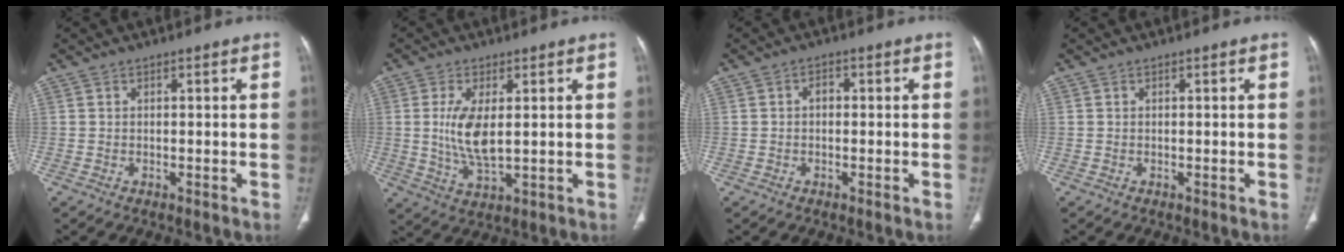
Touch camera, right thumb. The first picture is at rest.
{"total": 8.2, "force": [1.0, 3.4, 7.4], "torque": [-0.153, -0.017, 0.025]}
{"total": 1.7, "force": [-0.1, 1.2, 1.2], "torque": [-0.011, 0.008, -0.006]}
{"total": 0.0}